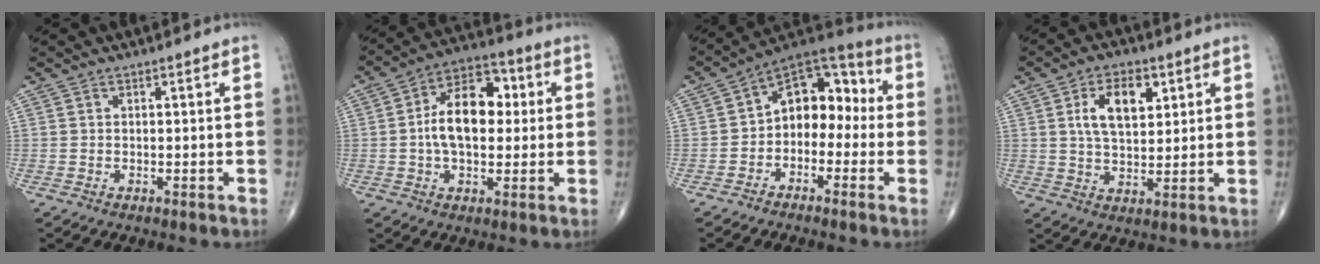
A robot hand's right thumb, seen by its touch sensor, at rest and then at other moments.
{"total": 13.7, "force": [1.1, 8.3, 10.8], "torque": [-0.158, 0.025, 0.008]}
{"total": 11.9, "force": [-1.1, 8.2, 8.5], "torque": [-0.083, 0.049, -0.041]}
{"total": 9.5, "force": [3.2, 5.3, 7.3], "torque": [-0.105, -0.009, 0.058]}